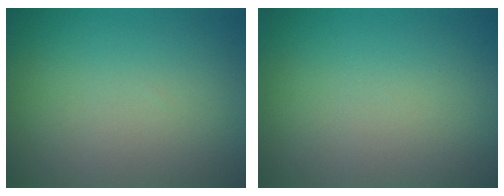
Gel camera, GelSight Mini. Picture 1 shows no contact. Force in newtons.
{"total": 0.0}